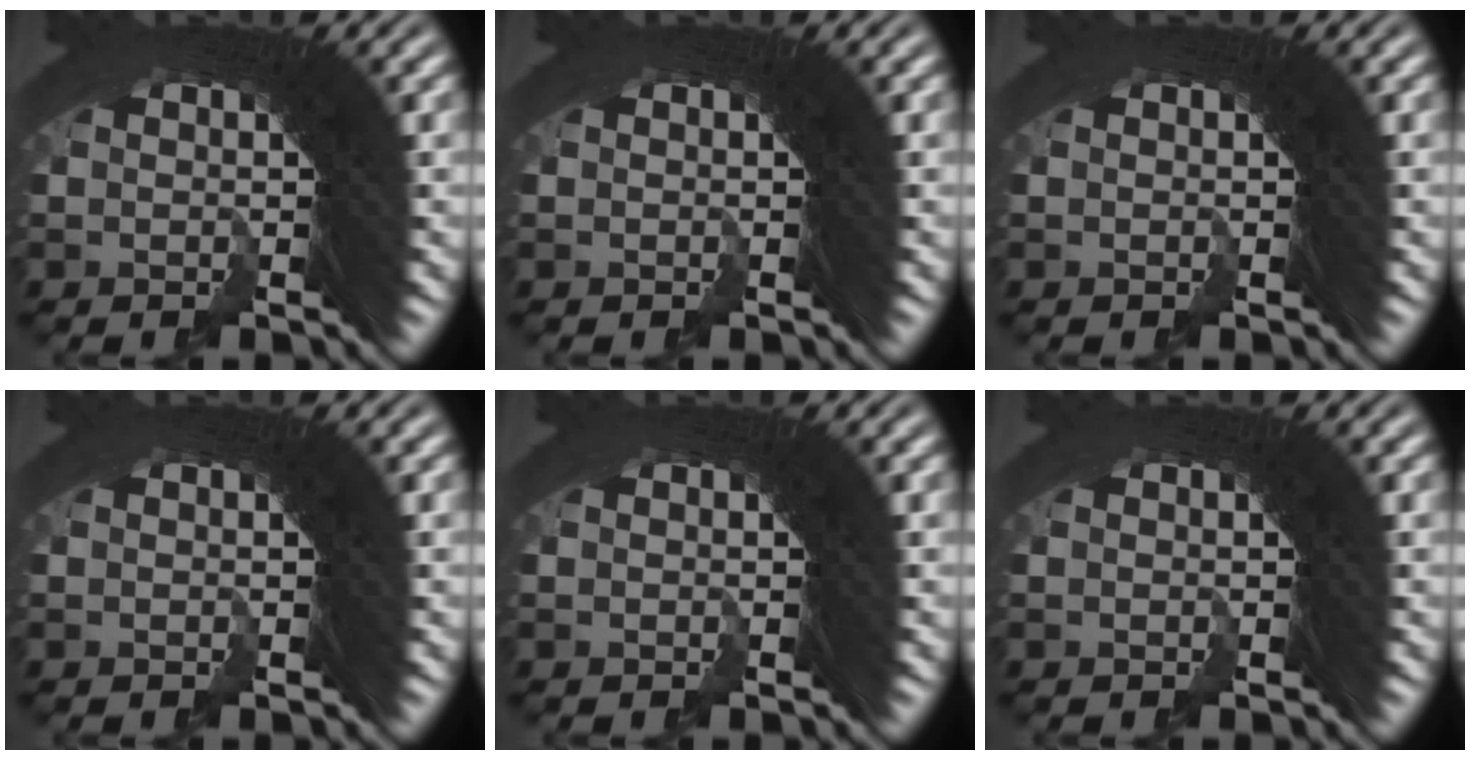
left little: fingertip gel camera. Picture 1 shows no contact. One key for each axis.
{"total": 0.0}
{"total": 0.0}
{"total": 0.0}
{"total": 0.0}
{"total": 0.0}